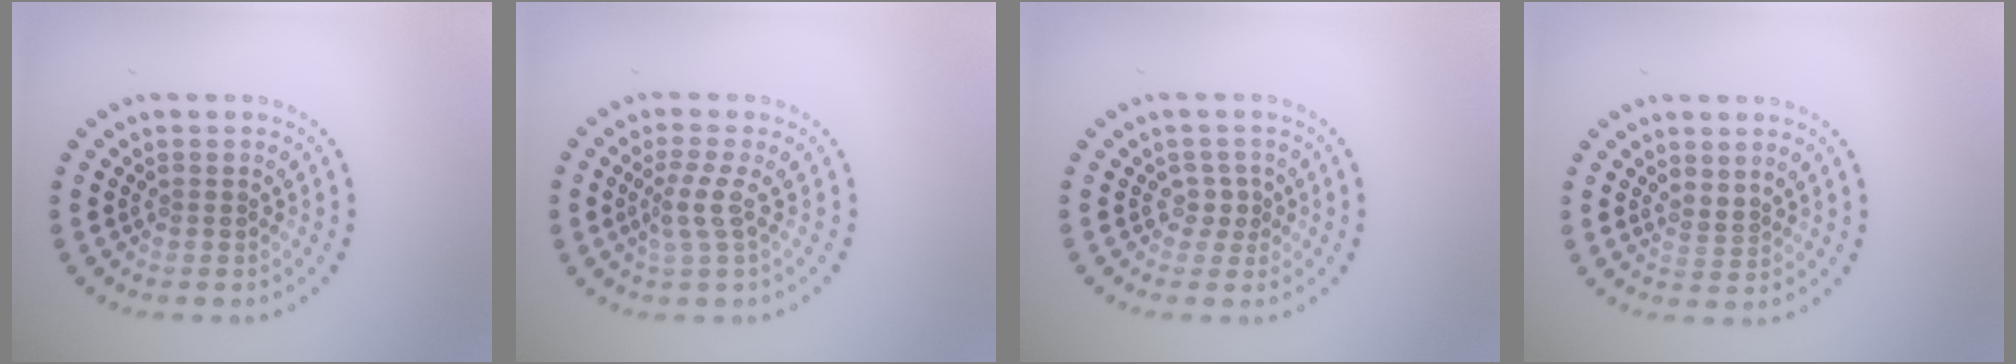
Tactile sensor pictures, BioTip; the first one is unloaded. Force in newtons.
{"total": 2.2, "press": 1.6, "slide": 1.5}
{"total": 1.4, "press": 1.1, "slide": 0.9}
{"total": 1.0, "press": 0.8, "slide": 0.7}